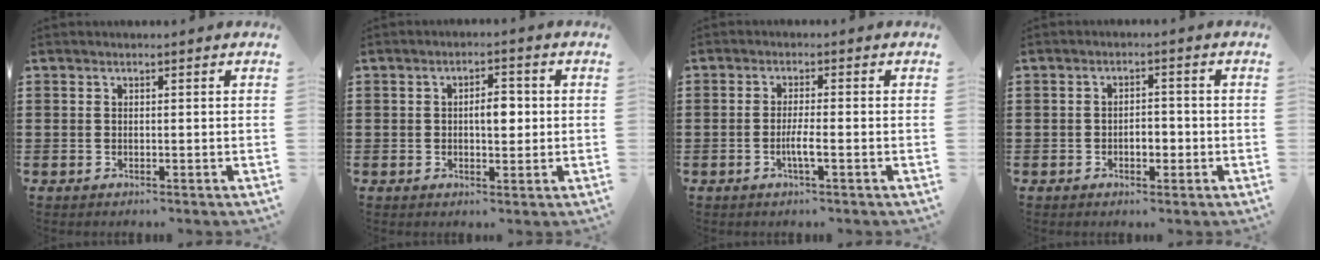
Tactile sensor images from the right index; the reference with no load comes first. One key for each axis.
{"total": 3.9, "fx": 0.1, "fy": 1.7, "fz": 3.5, "tx": -0.050, "ty": 0.000, "tz": -0.003}
{"total": 3.1, "fx": -1.2, "fy": 0.2, "fz": 2.9, "tx": -0.057, "ty": -0.006, "tz": -0.025}
{"total": 3.3, "fx": -1.1, "fy": 1.9, "fz": 2.4, "tx": -0.047, "ty": 0.005, "tz": -0.022}